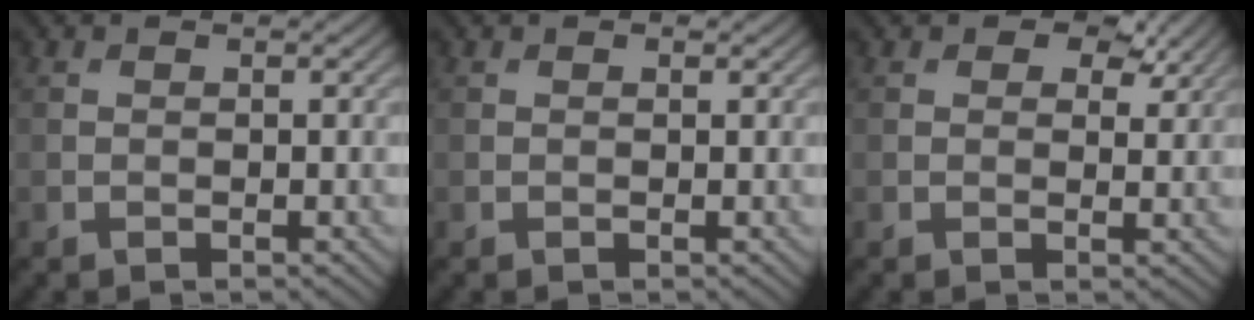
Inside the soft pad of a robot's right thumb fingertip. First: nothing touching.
{"total": 0.7, "force": [0.5, 0.3, 0.5], "torque": [-0.006, 0.000, 0.007]}
{"total": 4.9, "force": [3.0, 2.6, 2.9], "torque": [-0.041, -0.005, 0.043]}